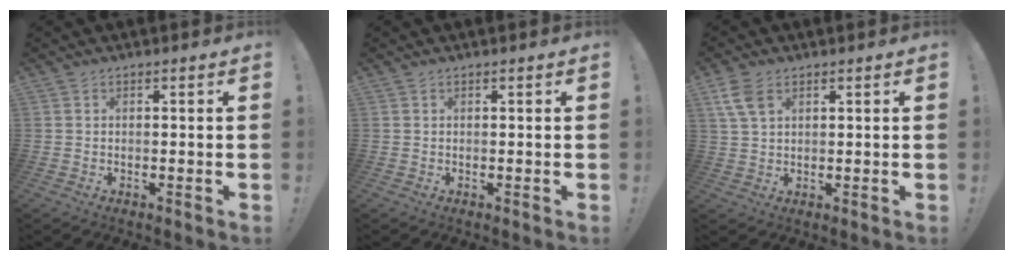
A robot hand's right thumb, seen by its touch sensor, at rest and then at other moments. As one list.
[{"total": 0.0}, {"total": 6.3, "force": [3.0, 3.6, 4.3], "torque": [-0.092, -0.002, 0.060]}]